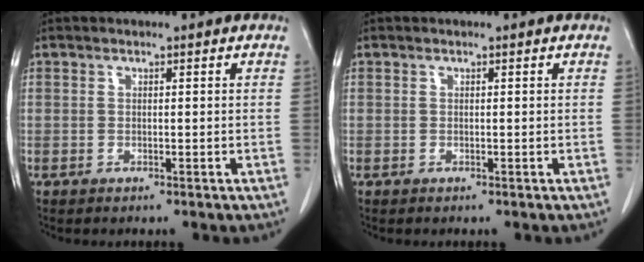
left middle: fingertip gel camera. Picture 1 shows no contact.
{"total": 0.0}